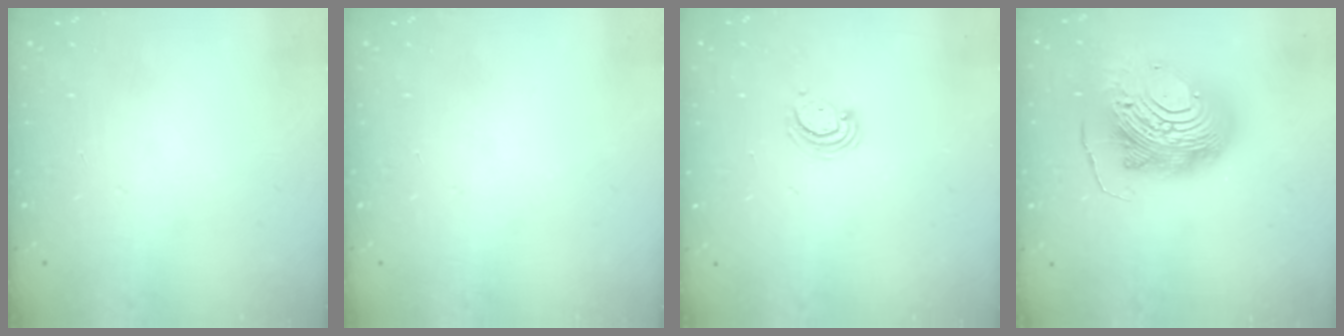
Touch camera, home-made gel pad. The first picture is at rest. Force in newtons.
{"total": 0.0}
{"total": 4.3, "press": 4.3, "slide": 0.4}
{"total": 20.1, "press": 20.0, "slide": 2.0}